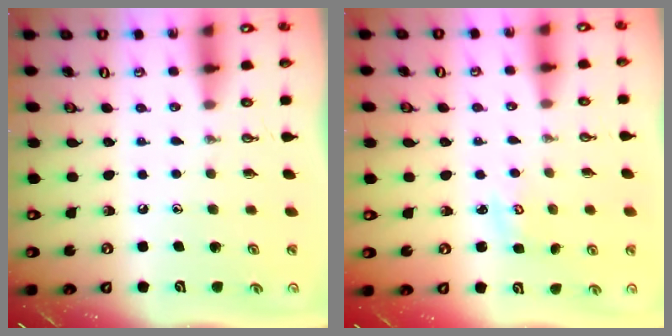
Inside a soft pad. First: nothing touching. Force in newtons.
{"total": 2.5, "press": 2.5, "slide": 0.3}